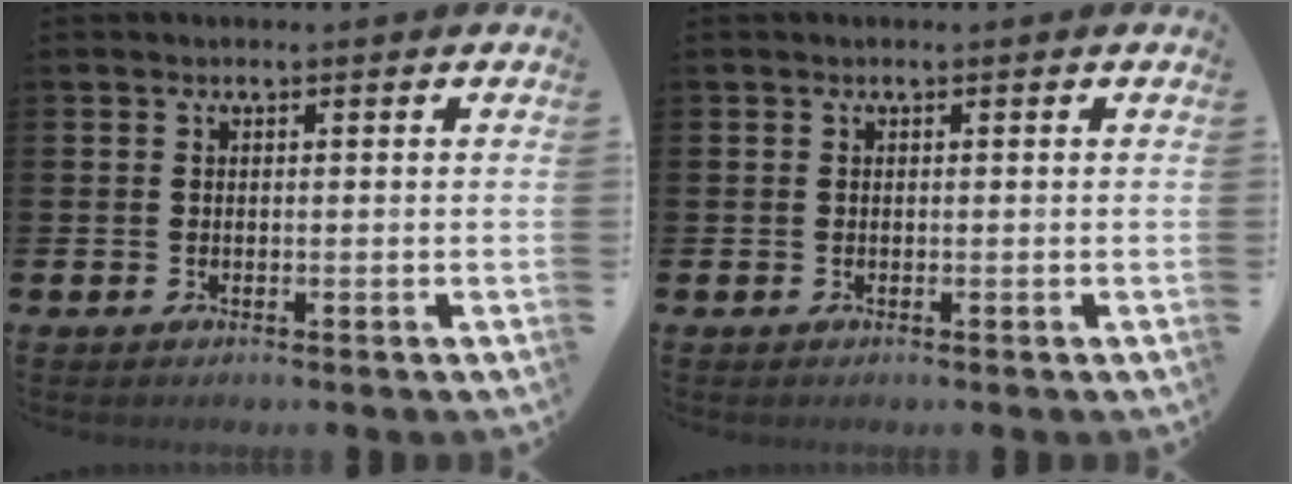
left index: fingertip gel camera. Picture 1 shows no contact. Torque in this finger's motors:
{"motor_torque": [-0.02, 0.02, 0.00, 0.00]}